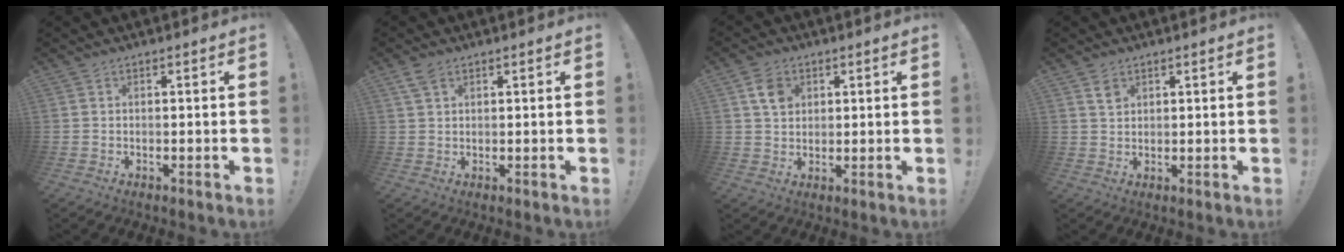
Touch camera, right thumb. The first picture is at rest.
{"total": 3.2, "force": [2.0, 1.7, 1.9], "torque": [-0.040, -0.003, 0.040]}
{"total": 7.0, "force": [3.1, 5.4, 3.1], "torque": [-0.043, -0.003, 0.058]}
{"total": 3.0, "force": [1.9, 2.0, 1.1], "torque": [-0.001, -0.012, 0.033]}